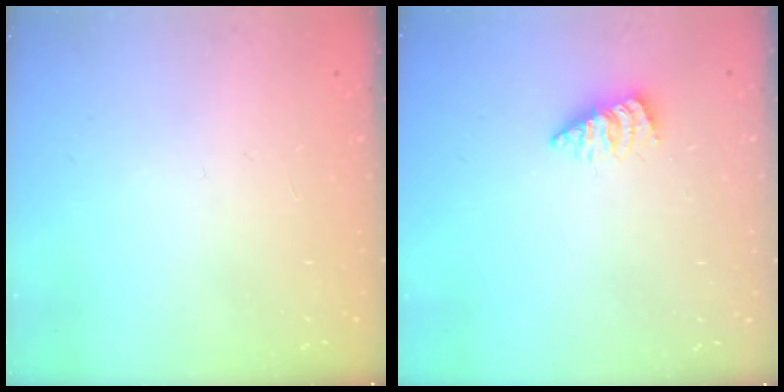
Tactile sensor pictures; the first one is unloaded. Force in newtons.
{"total": 2.3, "press": 2.3, "slide": 0.3}